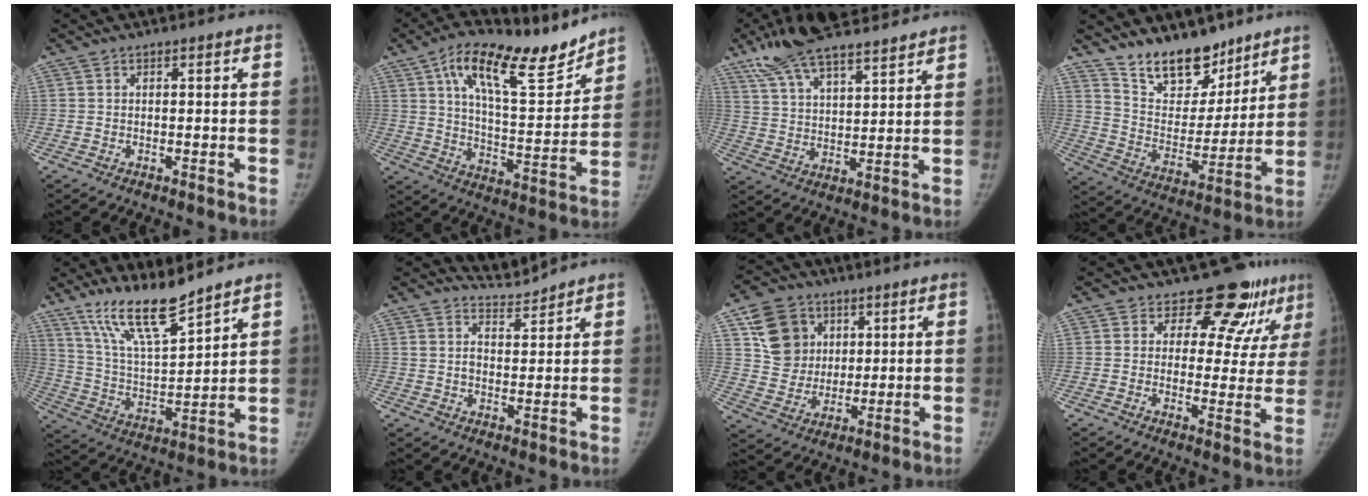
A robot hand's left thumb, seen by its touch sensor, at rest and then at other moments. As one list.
[{"total": 19.3, "force": [13.1, 6.6, 12.5], "torque": [-0.160, -0.064, 0.218]}, {"total": 17.2, "force": [13.0, 5.2, 10.1], "torque": [-0.162, -0.032, 0.231]}, {"total": 16.2, "force": [12.7, 7.8, 6.3], "torque": [-0.052, -0.089, 0.223]}, {"total": 14.1, "force": [11.3, 2.7, 8.0], "torque": [-0.131, -0.069, 0.219]}, {"total": 4.3, "force": [4.2, 0.4, -0.7], "torque": [0.027, -0.037, 0.079]}, {"total": 12.9, "force": [5.2, 10.8, 4.8], "torque": [-0.057, -0.011, 0.101]}, {"total": 11.4, "force": [8.8, 5.8, 4.2], "torque": [-0.003, -0.054, 0.097]}]